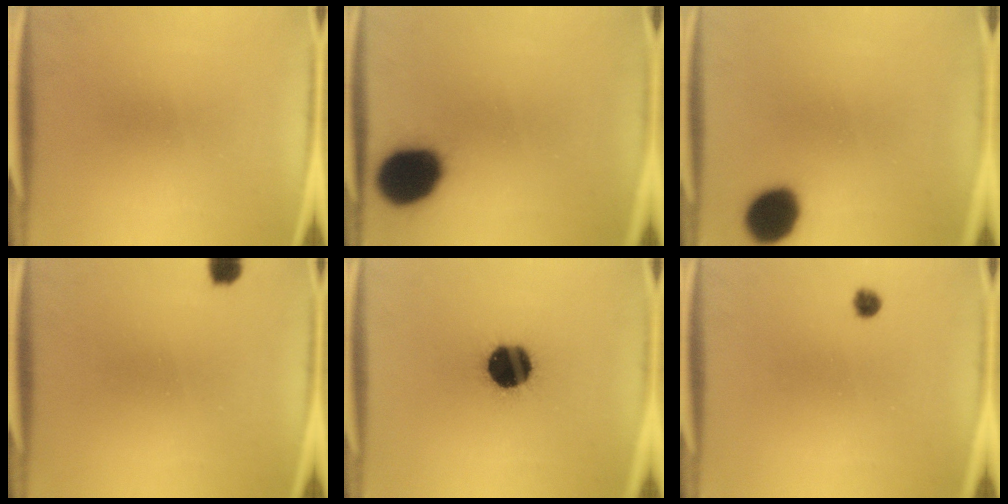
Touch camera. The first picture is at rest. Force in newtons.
{"total": 16.9}
{"total": 11.3}
{"total": 2.2}
{"total": 16.3}
{"total": 1.7}